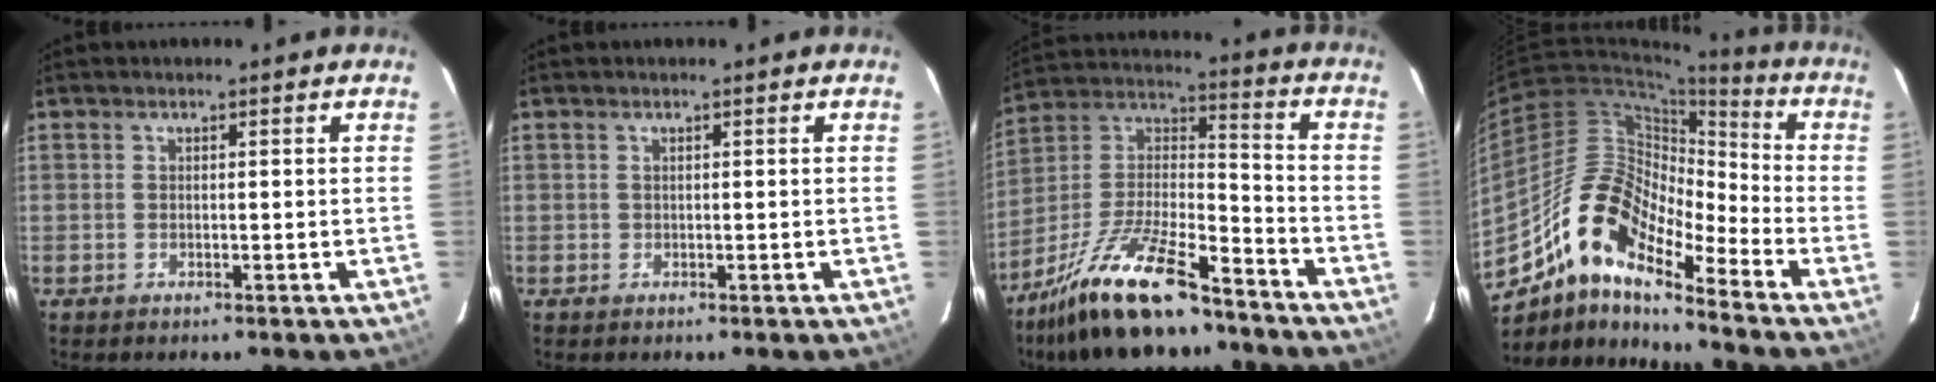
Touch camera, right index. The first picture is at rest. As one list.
[{"total": 0.8, "force": [-0.2, 0.8, 0.0], "torque": [0.002, 0.000, -0.002]}, {"total": 20.5, "force": [-14.6, 5.9, 13.0], "torque": [-0.262, -0.004, -0.257]}, {"total": 15.4, "force": [-10.6, 4.7, 10.1], "torque": [-0.168, 0.004, -0.217]}]